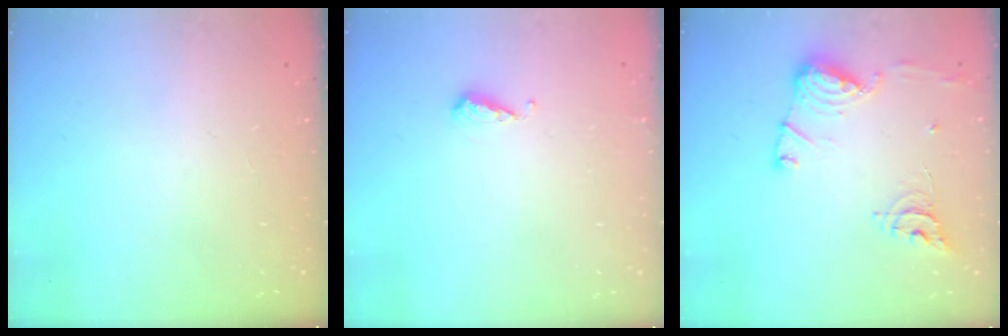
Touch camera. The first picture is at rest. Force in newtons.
{"total": 3.8, "press": 3.7, "slide": 0.3}
{"total": 15.3, "press": 15.2, "slide": 1.4}